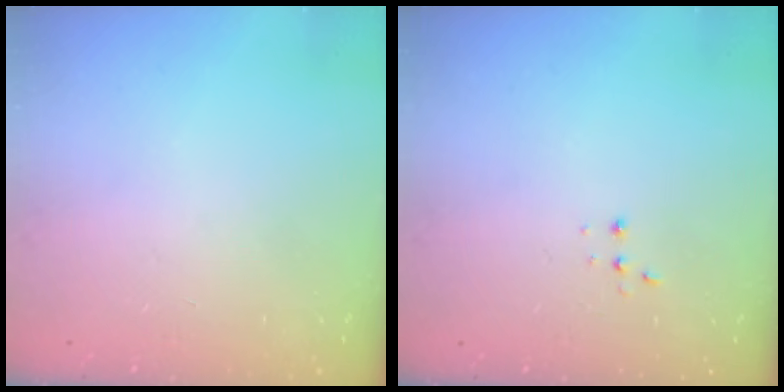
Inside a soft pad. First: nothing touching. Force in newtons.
{"total": 2.7, "press": 2.7, "slide": 0.5}